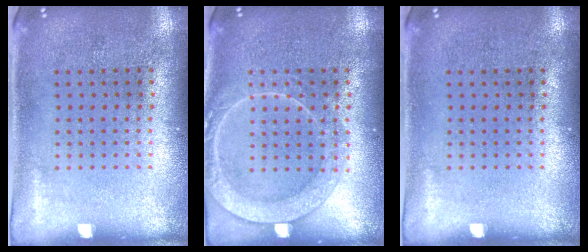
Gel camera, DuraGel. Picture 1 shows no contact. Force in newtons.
{"total": 2.7, "press": 2.6, "slide": 0.3}
{"total": 0.0}